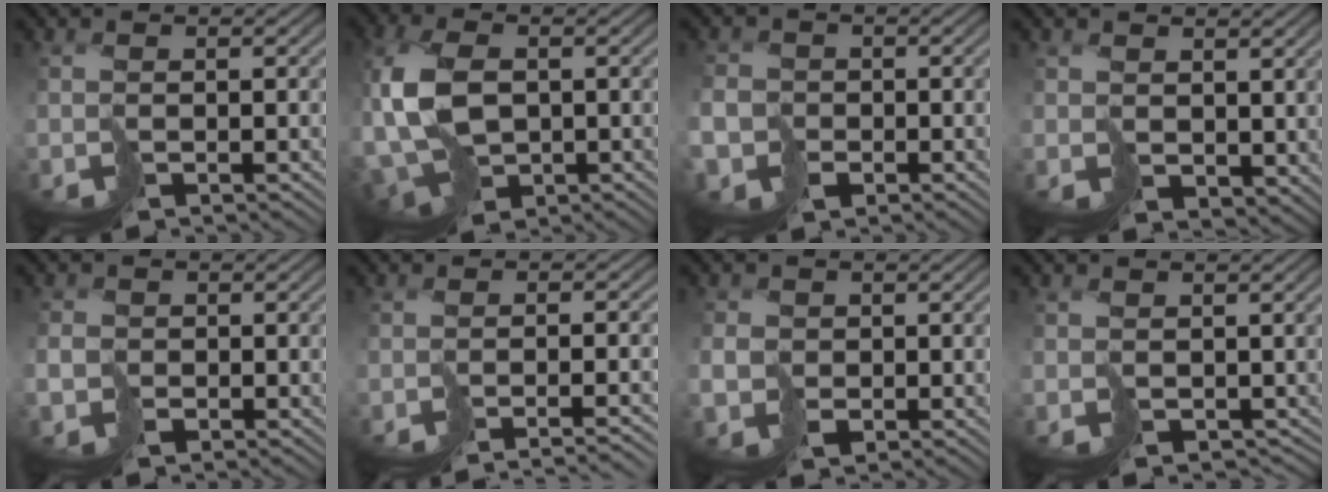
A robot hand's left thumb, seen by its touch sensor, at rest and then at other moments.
{"total": 10.3, "force": [-1.3, 6.6, 7.8], "torque": [-0.195, -0.003, -0.024]}
{"total": 5.3, "force": [-2.3, 4.5, 1.8], "torque": [-0.046, -0.021, -0.059]}
{"total": 3.1, "force": [2.3, 1.7, 1.2], "torque": [-0.040, -0.007, 0.051]}
{"total": 1.4, "force": [-0.4, 1.3, 0.4], "torque": [-0.008, 0.001, -0.012]}
{"total": 3.7, "force": [-3.3, -0.7, 1.5], "torque": [-0.016, -0.007, -0.049]}
{"total": 2.2, "force": [0.0, 2.0, 0.9], "torque": [-0.020, -0.001, -0.002]}
{"total": 2.1, "force": [0.3, 1.8, 0.9], "torque": [-0.020, -0.011, 0.013]}